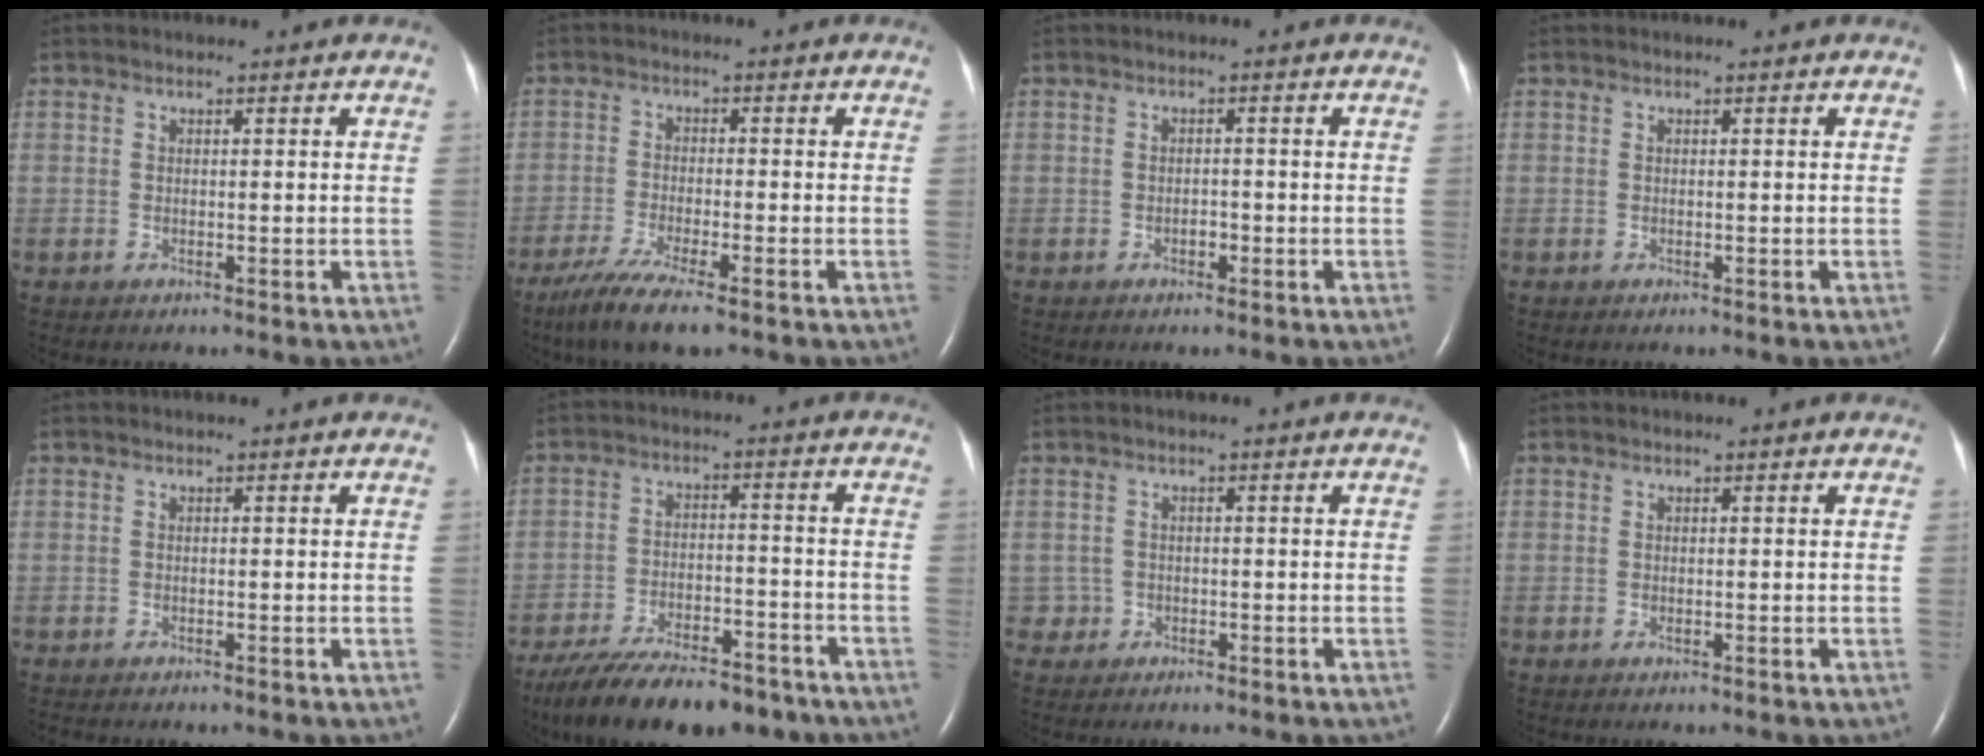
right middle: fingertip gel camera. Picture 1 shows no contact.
{"total": 7.7, "force": [-5.3, 0.6, 5.6], "torque": [-0.107, -0.022, -0.090]}
{"total": 1.1, "force": [-0.6, 0.6, 0.6], "torque": [-0.010, 0.003, -0.009]}
{"total": 0.0}
{"total": 0.7, "force": [-0.6, 0.2, 0.3], "torque": [-0.008, -0.001, -0.008]}
{"total": 17.0, "force": [-13.1, 5.8, 9.1], "torque": [-0.160, -0.009, -0.206]}
{"total": 1.4, "force": [-0.5, 1.3, -0.4], "torque": [0.011, 0.010, -0.011]}
{"total": 0.0}